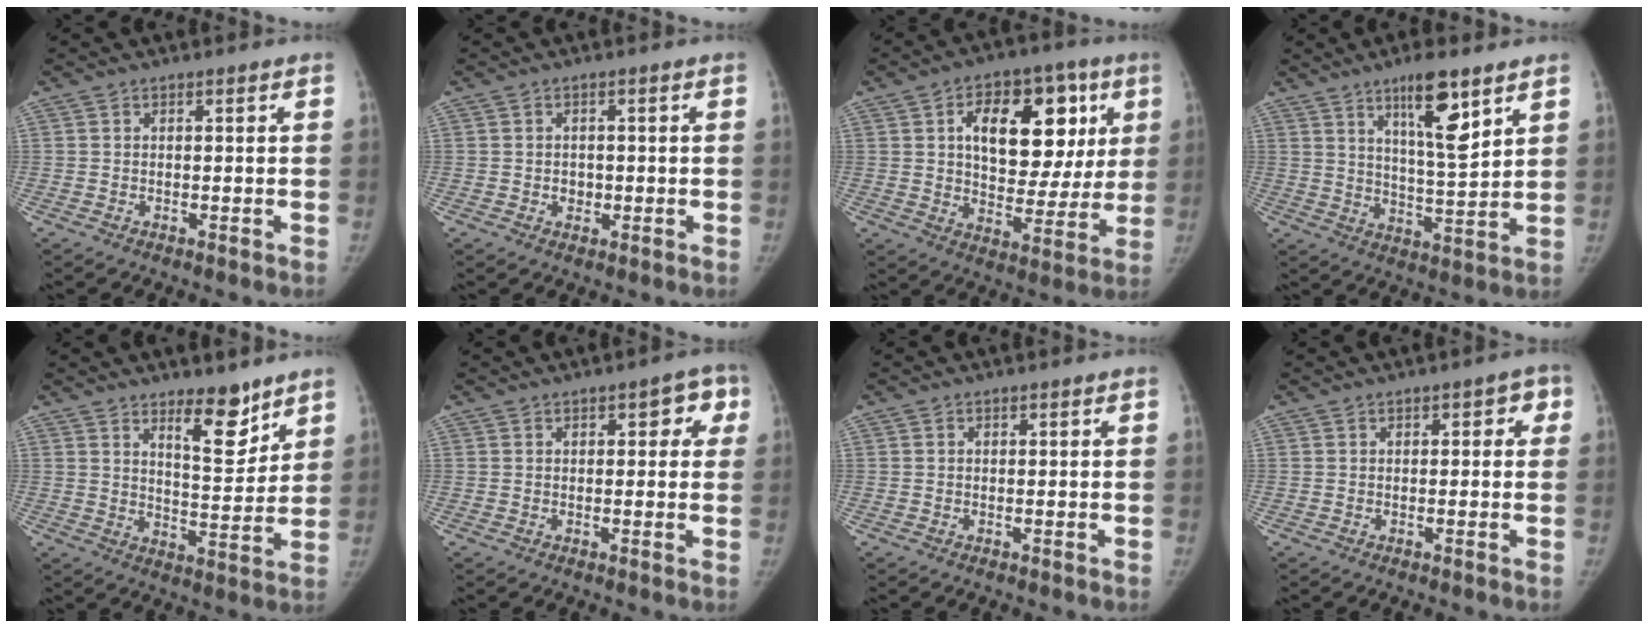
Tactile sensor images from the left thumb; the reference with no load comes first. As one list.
[{"total": 2.2, "force": [-0.4, 1.9, 1.0], "torque": [0.000, 0.004, -0.004]}, {"total": 20.7, "force": [6.0, 12.4, 15.5], "torque": [-0.167, 0.000, 0.090]}, {"total": 11.3, "force": [6.5, 2.4, 8.9], "torque": [-0.136, -0.045, 0.113]}, {"total": 9.1, "force": [6.4, 3.2, 5.6], "torque": [-0.058, -0.056, 0.104]}, {"total": 4.8, "force": [1.7, 2.6, 3.6], "torque": [-0.006, 0.003, 0.009]}, {"total": 0.0}, {"total": 3.1, "force": [0.8, 1.8, 2.3], "torque": [-0.002, 0.005, 0.001]}]